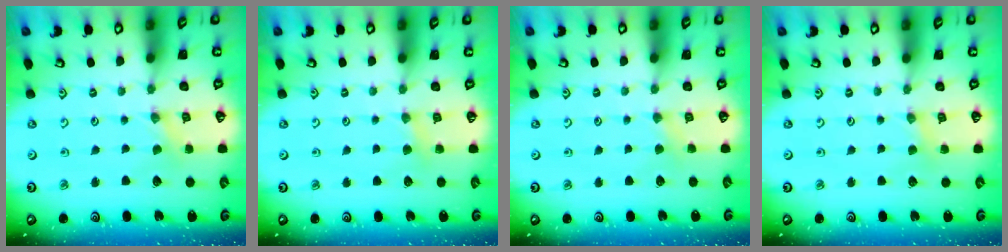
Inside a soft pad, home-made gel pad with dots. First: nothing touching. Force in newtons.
{"total": 3.5, "press": 3.5, "slide": 0.6}
{"total": 3.0, "press": 3.0, "slide": 0.5}
{"total": 2.4, "press": 2.4, "slide": 0.5}